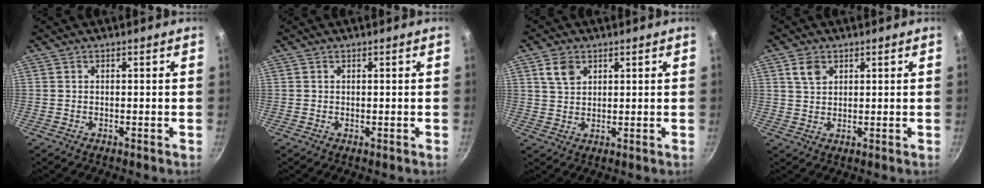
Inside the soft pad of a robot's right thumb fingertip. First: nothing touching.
{"total": 0.0}
{"total": 4.8, "force": [2.2, 3.3, 2.6], "torque": [-0.034, -0.002, 0.044]}
{"total": 3.6, "force": [1.7, 2.5, 2.0], "torque": [-0.025, 0.000, 0.033]}